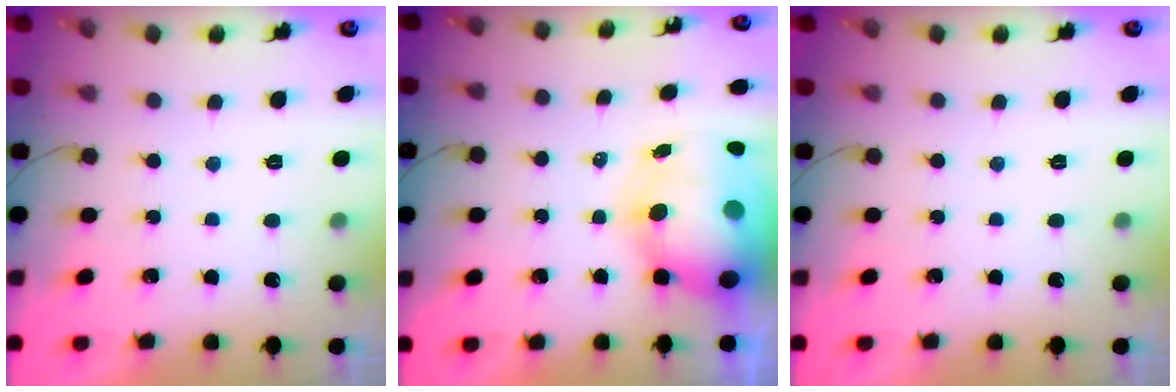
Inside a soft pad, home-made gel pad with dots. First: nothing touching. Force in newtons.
{"total": 16.3, "press": 15.9, "slide": 3.8}
{"total": 0.0}